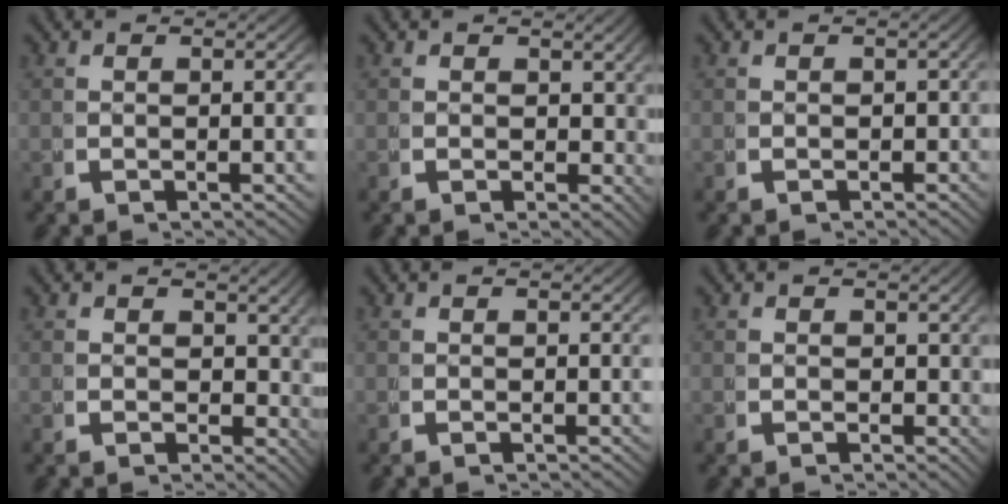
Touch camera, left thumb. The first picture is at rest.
{"total": 2.3, "force": [1.1, 1.7, 1.2], "torque": [-0.007, -0.011, 0.021]}
{"total": 1.0, "force": [-0.4, 0.8, 0.4], "torque": [-0.002, -0.007, -0.006]}
{"total": 3.3, "force": [1.4, 2.4, 1.7], "torque": [-0.018, -0.016, 0.028]}
{"total": 0.0}
{"total": 1.3, "force": [0.5, 1.0, 0.5], "torque": [0.001, -0.007, 0.010]}